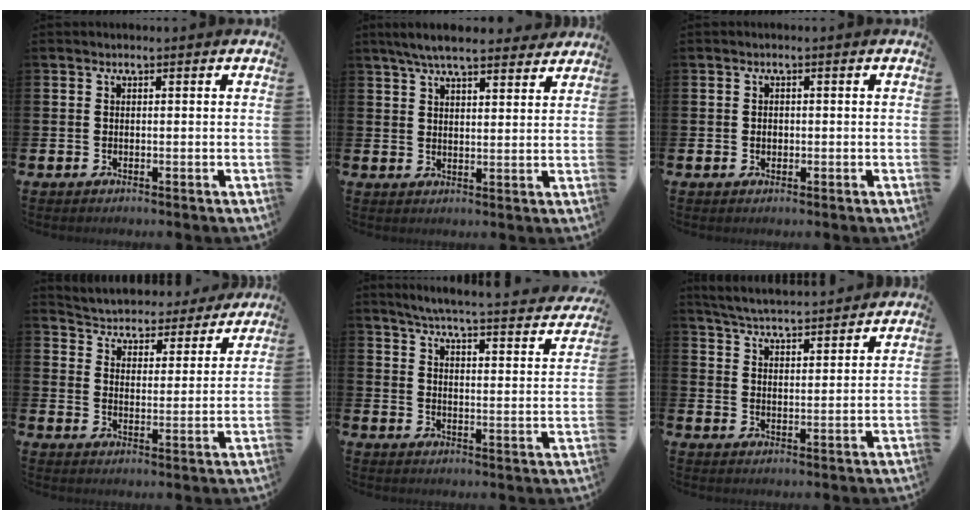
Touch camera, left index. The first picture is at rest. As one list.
[{"total": 6.2, "force": [5.7, 1.0, 2.3], "torque": [-0.058, -0.019, 0.104]}, {"total": 0.9, "force": [-0.1, 0.8, 0.5], "torque": [-0.001, 0.004, -0.007]}, {"total": 4.6, "force": [4.4, 1.3, 0.0], "torque": [-0.026, -0.043, 0.070]}, {"total": 4.8, "force": [4.5, -0.1, 1.6], "torque": [-0.057, -0.040, 0.071]}, {"total": 5.1, "force": [5.1, 0.1, 0.6], "torque": [-0.036, -0.035, 0.091]}]